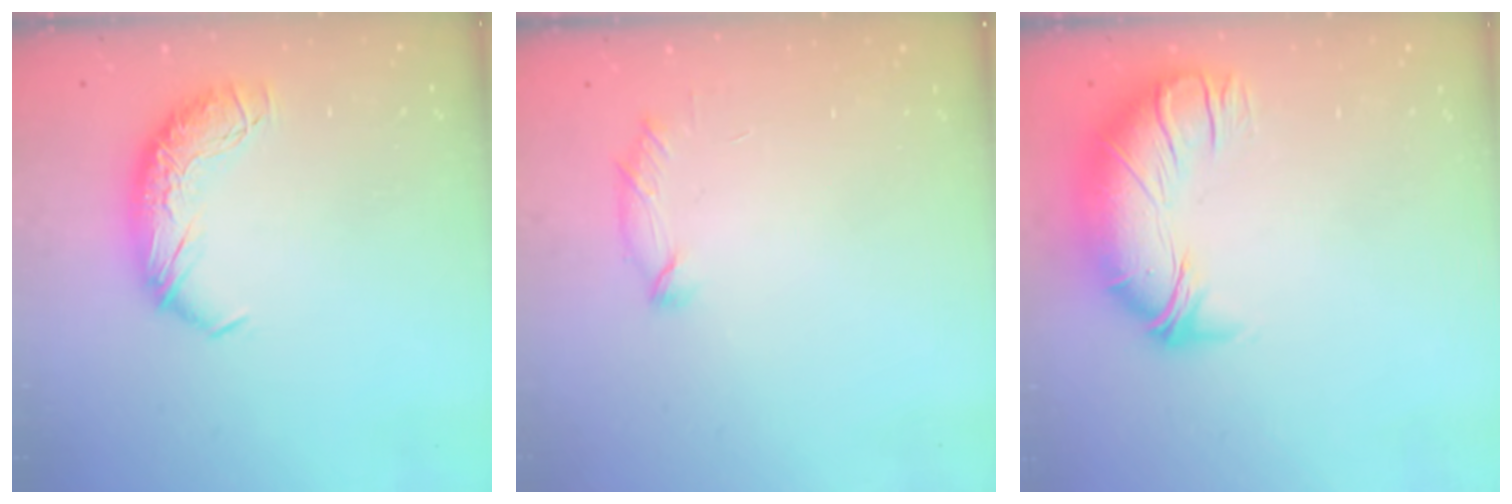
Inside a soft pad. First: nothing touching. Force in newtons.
{"total": 4.7, "press": 4.6, "slide": 1.2}
{"total": 2.6, "press": 0.3, "slide": 2.6}